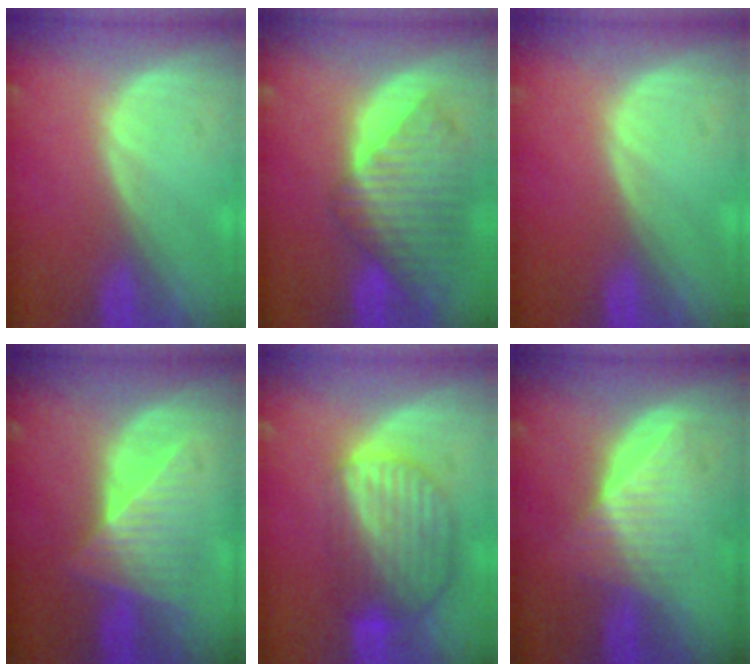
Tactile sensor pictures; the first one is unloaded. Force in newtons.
{"total": 9.7, "press": 8.5, "slide": 4.6}
{"total": 0.0}
{"total": 6.5, "press": 6.4, "slide": 1.0}
{"total": 8.7, "press": 7.7, "slide": 4.1}
{"total": 6.3, "press": 5.8, "slide": 2.6}